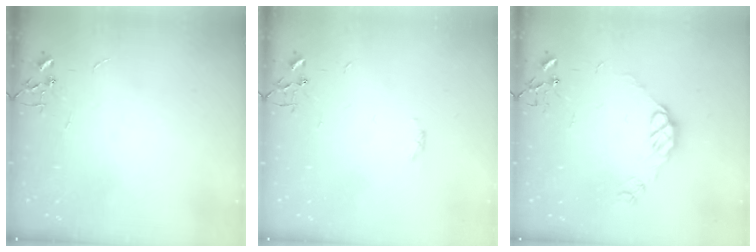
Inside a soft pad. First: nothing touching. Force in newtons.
{"total": 1.7, "press": 1.6, "slide": 0.4}
{"total": 8.5, "press": 8.5, "slide": 0.5}